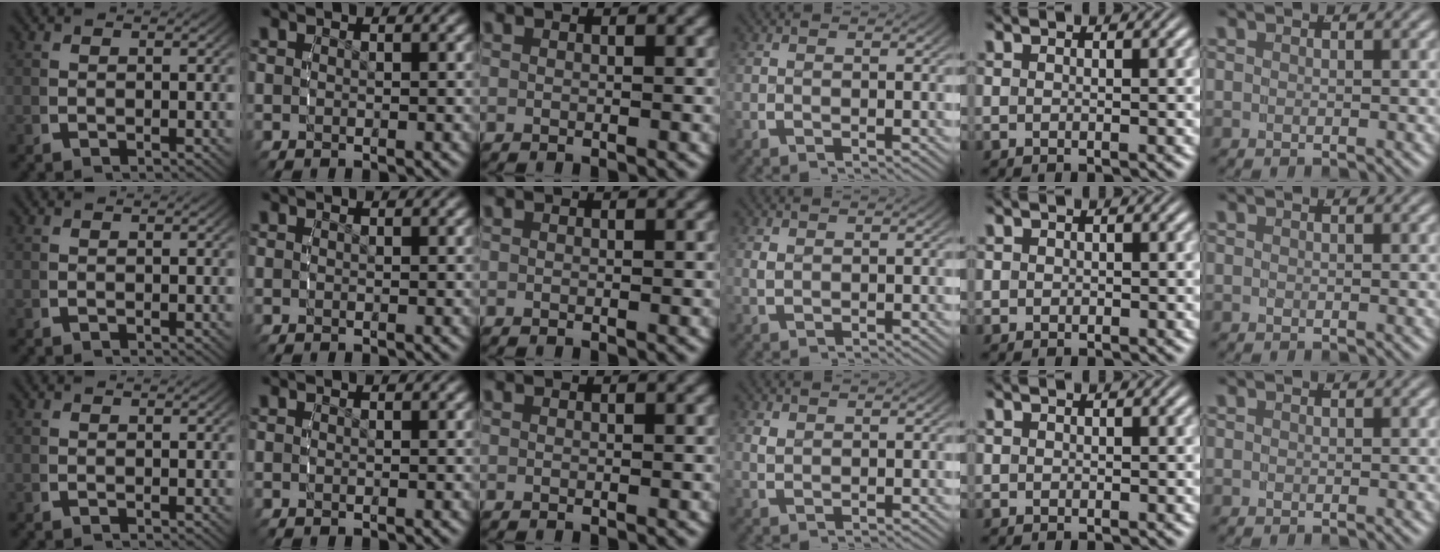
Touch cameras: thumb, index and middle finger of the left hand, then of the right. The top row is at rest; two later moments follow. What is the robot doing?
{"motion": "grasp_and_lifting", "object": "small bumper sticker"}